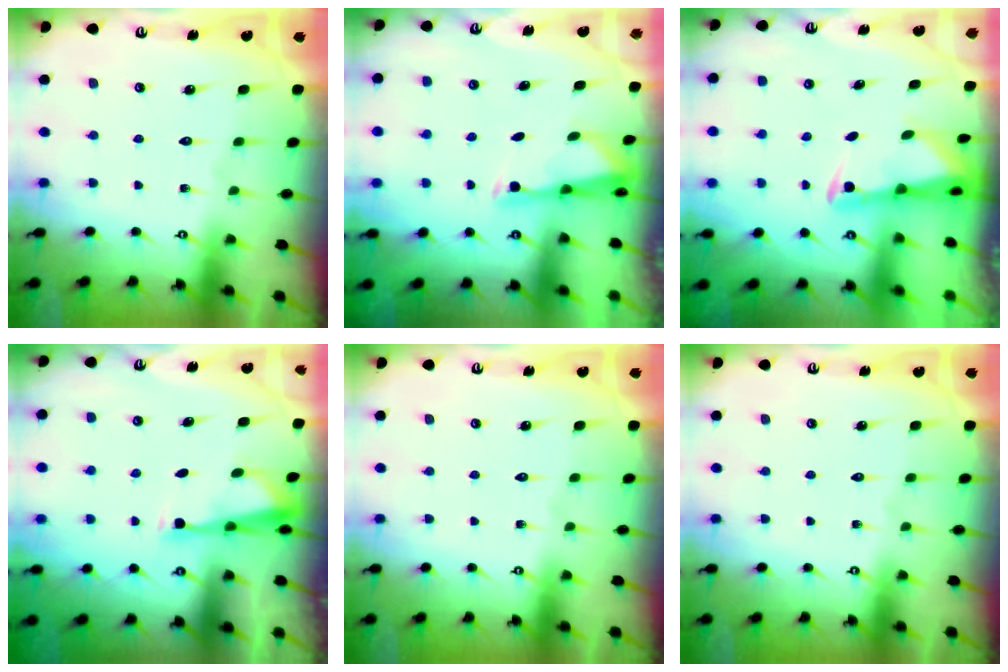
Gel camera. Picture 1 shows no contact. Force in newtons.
{"total": 2.9, "press": 2.8, "slide": 0.6}
{"total": 2.4, "press": 2.3, "slide": 0.4}
{"total": 4.1, "press": 4.0, "slide": 0.9}
{"total": 0.0}
{"total": 0.0}